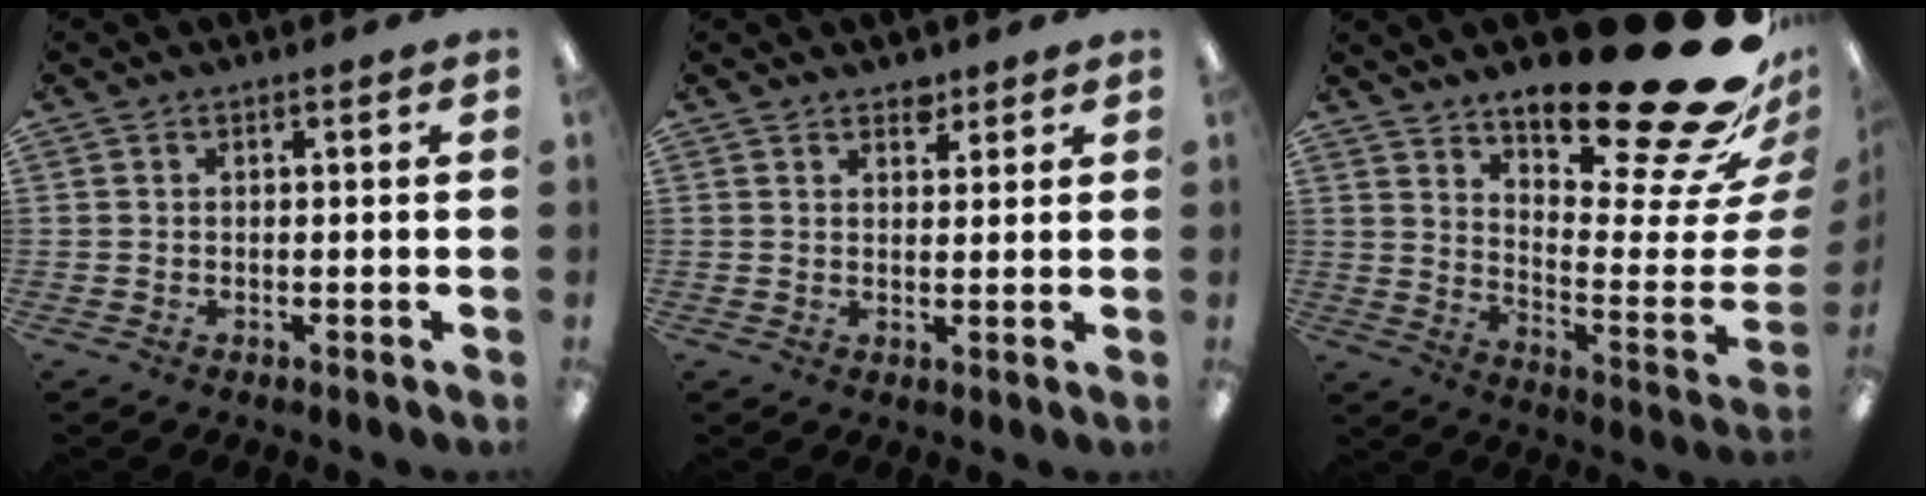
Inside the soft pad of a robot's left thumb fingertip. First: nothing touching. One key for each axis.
{"total": 3.1, "fx": 2.5, "fy": 1.6, "fz": 0.7, "tx": 0.008, "ty": -0.014, "tz": 0.043}
{"total": 26.3, "fx": 19.6, "fy": 6.5, "fz": 16.3, "tx": -0.171, "ty": -0.168, "tz": 0.322}